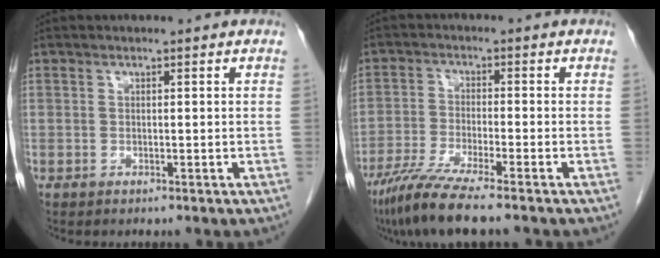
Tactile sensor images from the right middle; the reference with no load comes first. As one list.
[{"total": 8.0, "force": [-6.2, -0.5, 5.1], "torque": [-0.090, -0.027, -0.112]}]